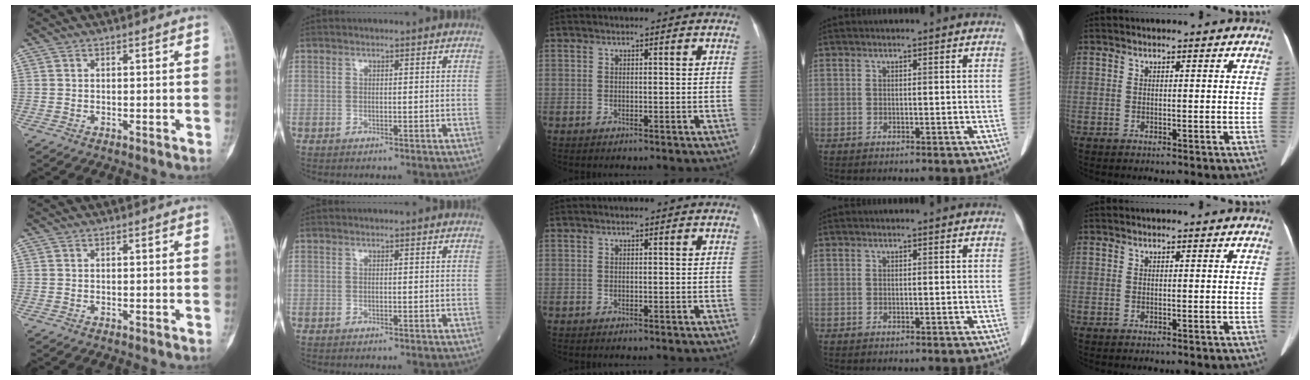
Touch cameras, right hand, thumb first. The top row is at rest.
{}